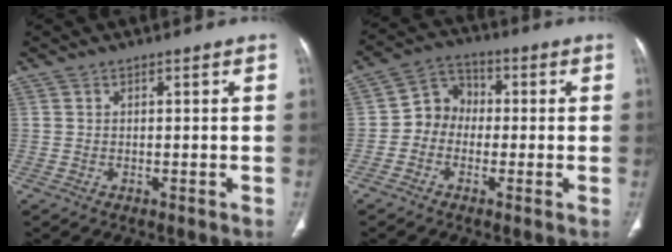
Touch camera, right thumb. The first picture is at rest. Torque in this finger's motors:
{"motor_torque": [0.40, 0.34, 0.34, 0.06, -0.01]}